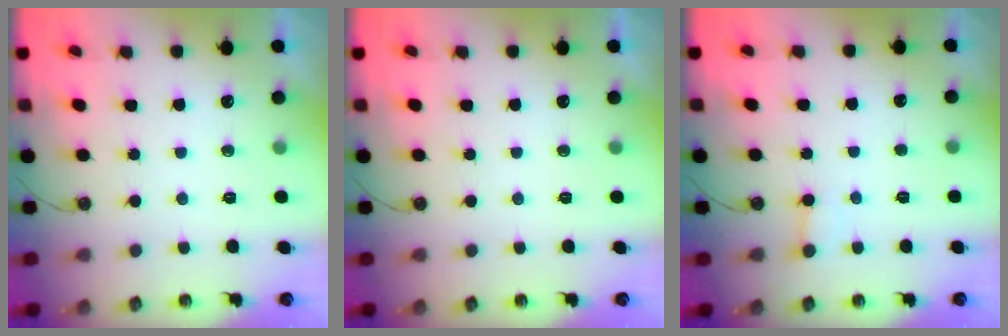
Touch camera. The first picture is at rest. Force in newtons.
{"total": 0.0}
{"total": 2.8, "press": 2.8, "slide": 0.4}